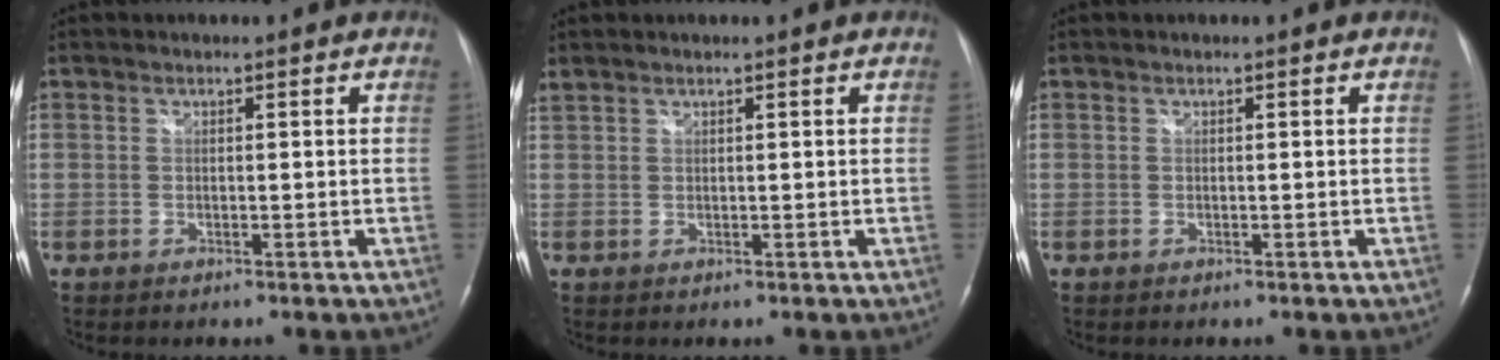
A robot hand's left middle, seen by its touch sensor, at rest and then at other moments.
{"total": 1.1, "force": [1.1, 0.0, 0.4], "torque": [-0.024, 0.020, 0.029]}
{"total": 0.0}